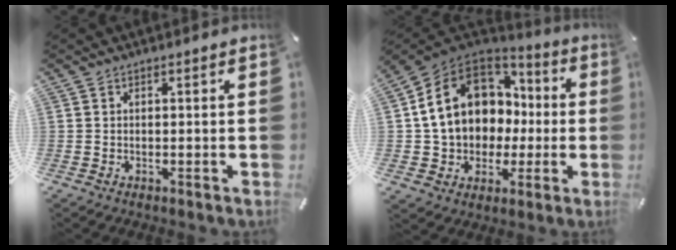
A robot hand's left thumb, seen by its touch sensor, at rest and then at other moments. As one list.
[{"total": 14.5, "force": [1.9, 12.6, 6.9], "torque": [-0.152, -0.007, 0.044]}]